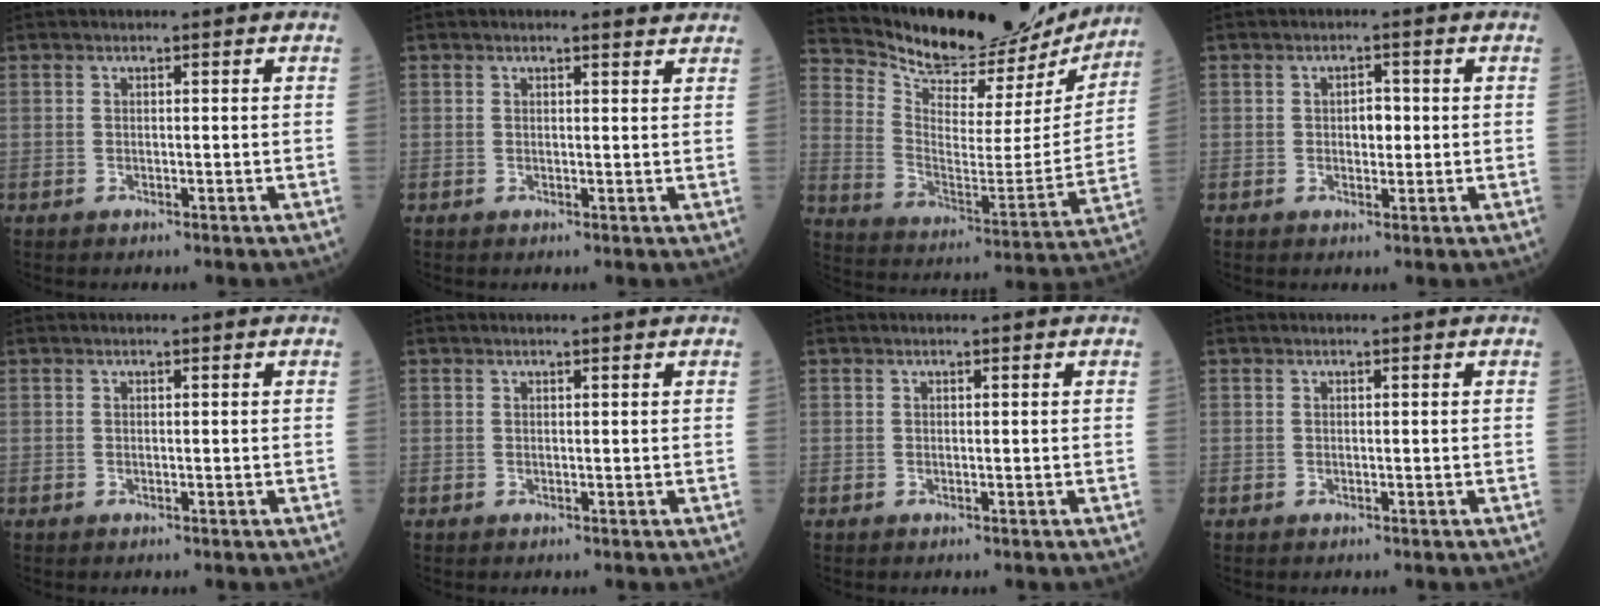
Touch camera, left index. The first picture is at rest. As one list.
[{"total": 2.4, "force": [2.3, 0.3, 0.6], "torque": [-0.016, 0.000, 0.019]}, {"total": 22.3, "force": [20.9, 5.3, 5.6], "torque": [-0.101, -0.051, 0.299]}, {"total": 2.2, "force": [0.2, 1.3, 1.8], "torque": [-0.026, 0.003, 0.002]}, {"total": 0.0}, {"total": 0.9, "force": [0.8, -0.1, 0.3], "torque": [-0.013, 0.000, 0.012]}, {"total": 0.0}, {"total": 0.0}]